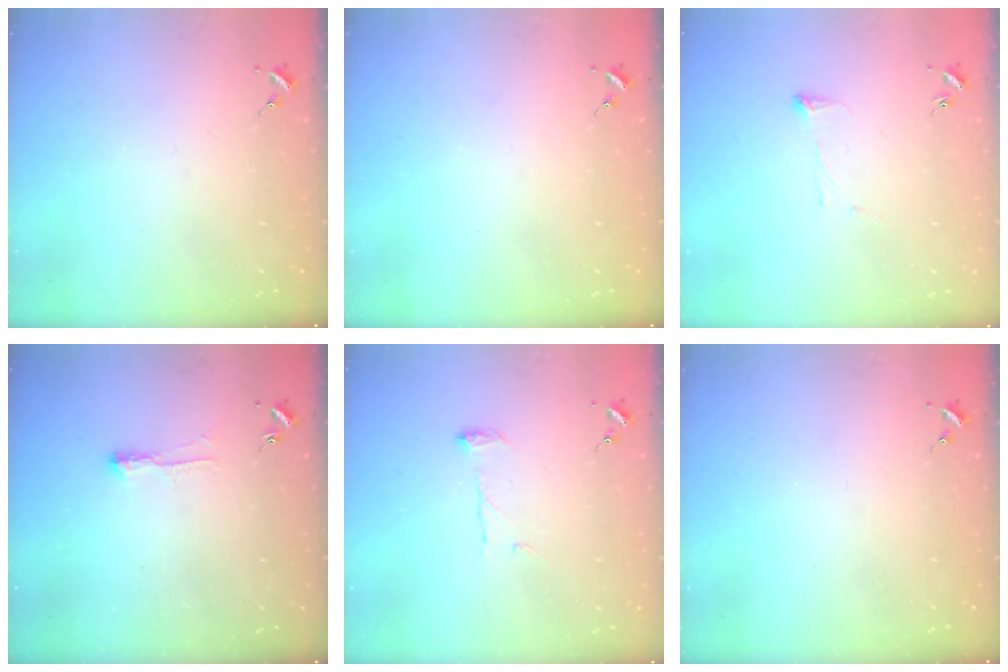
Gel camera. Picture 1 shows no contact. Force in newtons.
{"total": 0.0}
{"total": 3.9, "press": 3.8, "slide": 0.9}
{"total": 3.9, "press": 3.8, "slide": 0.6}
{"total": 7.6, "press": 7.6, "slide": 0.6}
{"total": 0.0}